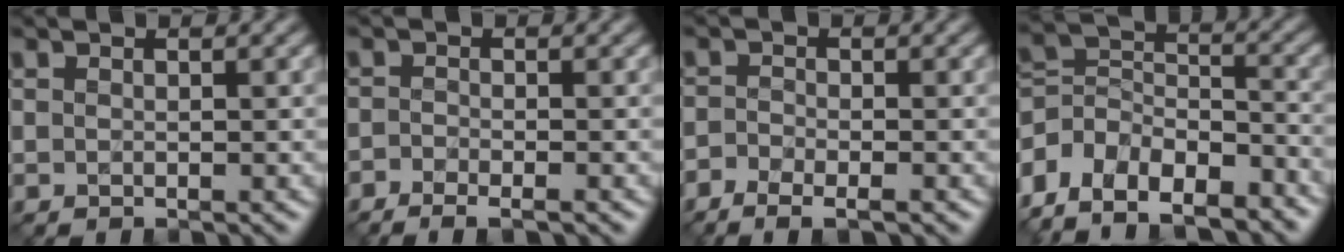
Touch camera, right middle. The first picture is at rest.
{"total": 2.8, "force": [-2.0, 1.0, 1.8], "torque": [-0.020, -0.005, -0.032]}
{"total": 3.6, "force": [-2.3, 1.5, 2.3], "torque": [-0.027, -0.010, -0.036]}
{"total": 10.3, "force": [-7.1, 5.7, 4.7], "torque": [-0.101, -0.002, -0.127]}